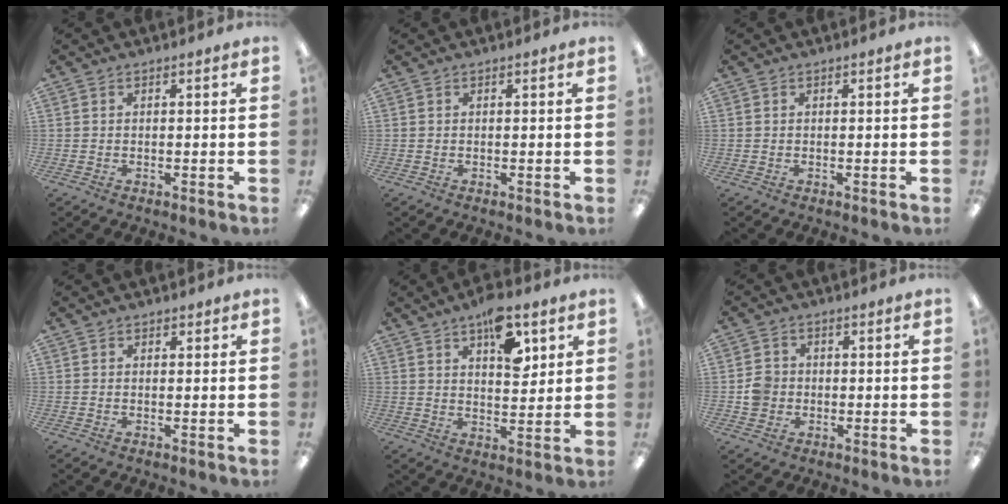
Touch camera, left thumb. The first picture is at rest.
{"total": 0.0}
{"total": 0.0}
{"total": 1.2, "force": [0.7, 1.0, 0.2], "torque": [0.005, 0.001, 0.010]}
{"total": 11.3, "force": [6.4, 5.4, 7.6], "torque": [-0.097, -0.030, 0.106]}
{"total": 5.2, "force": [-0.5, 5.0, 1.4], "torque": [-0.015, 0.009, -0.010]}